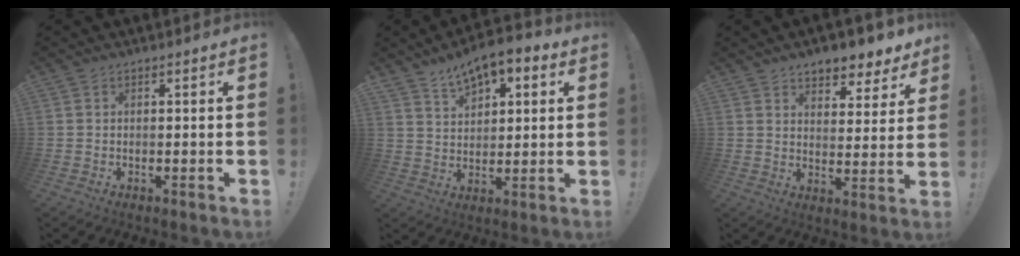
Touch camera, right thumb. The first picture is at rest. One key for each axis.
{"total": 9.2, "fx": 6.8, "fy": 4.7, "fz": 4.1, "tx": -0.066, "ty": -0.041, "tz": 0.127}
{"total": 7.9, "fx": 6.8, "fy": 3.2, "fz": 2.5, "tx": -0.024, "ty": -0.057, "tz": 0.122}